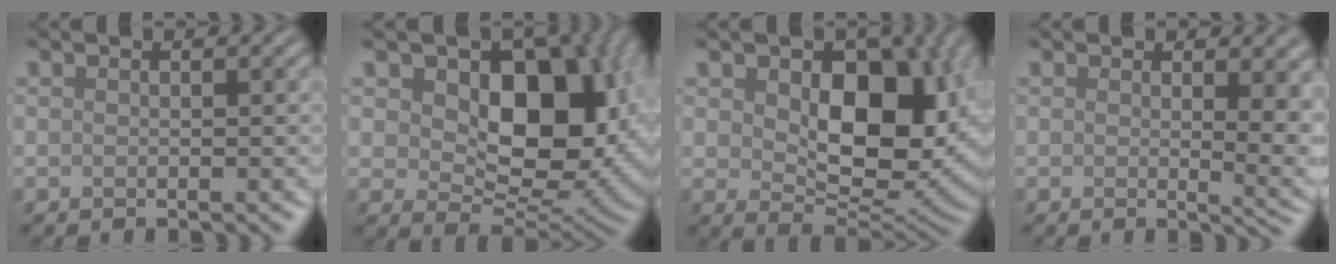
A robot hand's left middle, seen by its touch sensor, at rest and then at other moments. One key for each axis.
{"total": 11.2, "fx": 2.4, "fy": 7.2, "fz": 8.3, "tx": -0.114, "ty": -0.008, "tz": 0.035}
{"total": 10.4, "fx": 1.9, "fy": 6.4, "fz": 8.0, "tx": -0.124, "ty": -0.014, "tz": 0.037}
{"total": 5.4, "fx": 1.0, "fy": 2.2, "fz": 4.9, "tx": -0.040, "ty": -0.008, "tz": 0.018}